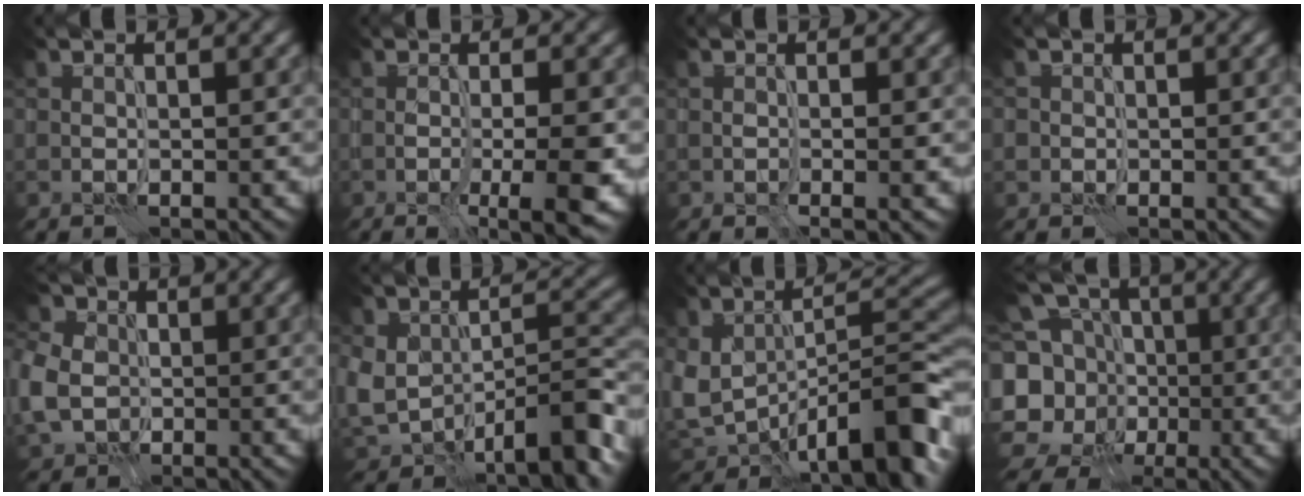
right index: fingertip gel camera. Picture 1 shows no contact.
{"total": 5.6, "force": [-1.4, 1.2, 5.2], "torque": [-0.066, -0.010, -0.017]}
{"total": 1.1, "force": [-0.2, 0.1, 1.0], "torque": [-0.014, -0.001, -0.004]}
{"total": 0.8, "force": [0.1, 0.8, 0.0], "torque": [0.006, 0.000, 0.001]}
{"total": 6.4, "force": [-0.3, 5.3, 3.6], "torque": [-0.104, 0.004, -0.014]}
{"total": 8.9, "force": [-4.2, 5.0, 6.2], "torque": [-0.097, -0.006, -0.067]}
{"total": 11.9, "force": [-5.9, 5.8, 8.5], "torque": [-0.130, -0.017, -0.094]}
{"total": 11.3, "force": [-0.5, 10.3, 4.5], "torque": [-0.122, 0.008, -0.033]}